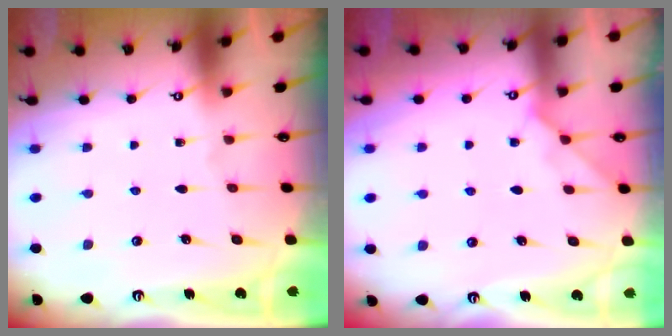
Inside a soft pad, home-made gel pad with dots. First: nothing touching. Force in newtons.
{"total": 4.0, "press": 3.9, "slide": 0.7}